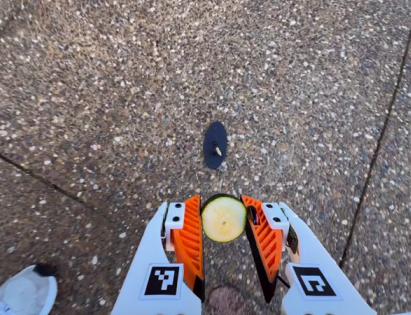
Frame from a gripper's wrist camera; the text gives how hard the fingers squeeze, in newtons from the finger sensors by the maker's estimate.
{"total": 10.3, "left": 10.3, "right": 10.3}